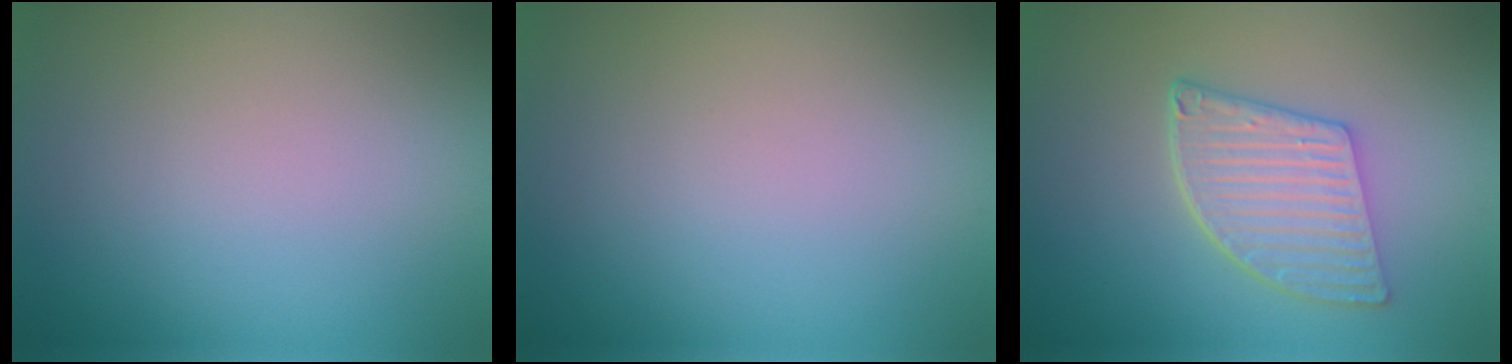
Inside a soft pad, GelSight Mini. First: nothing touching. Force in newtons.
{"total": 0.0}
{"total": 5.4, "press": 4.3, "slide": 3.2}